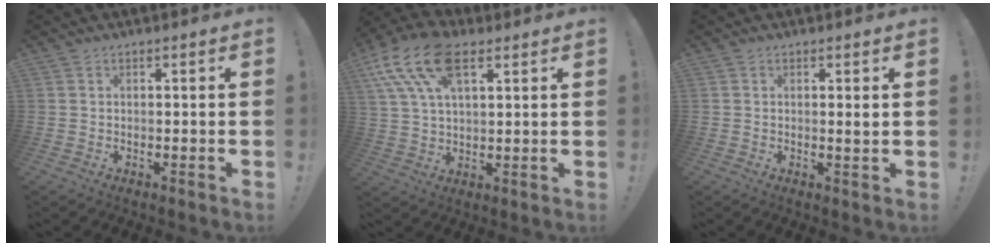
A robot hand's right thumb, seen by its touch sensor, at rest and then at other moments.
{"total": 16.4, "force": [8.0, 8.5, 11.5], "torque": [-0.229, -0.025, 0.144]}
{"total": 1.4, "force": [0.5, -0.1, 1.3], "torque": [-0.012, -0.007, 0.005]}